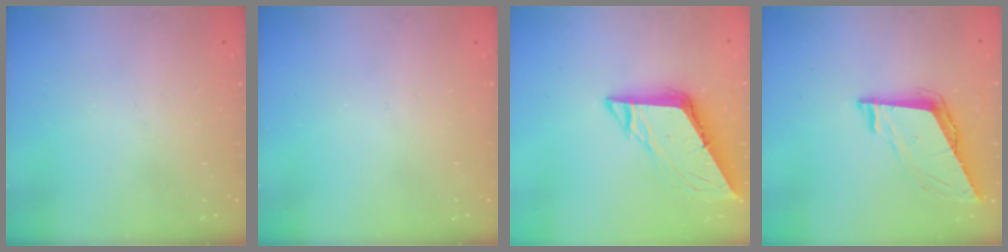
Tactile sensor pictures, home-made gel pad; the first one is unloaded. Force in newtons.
{"total": 0.0}
{"total": 8.9, "press": 8.9, "slide": 1.0}
{"total": 7.5, "press": 7.5, "slide": 0.5}